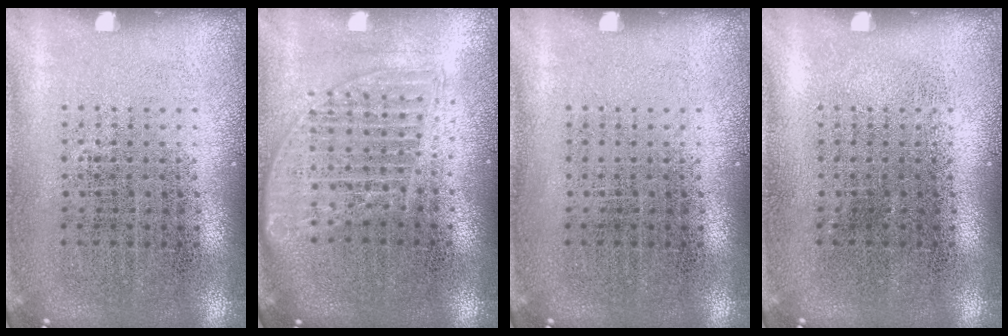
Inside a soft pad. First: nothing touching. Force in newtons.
{"total": 1.6, "press": 1.4, "slide": 0.8}
{"total": 0.0}
{"total": 0.0}